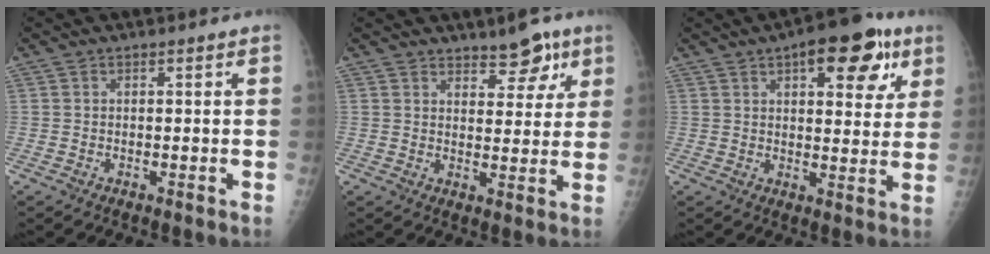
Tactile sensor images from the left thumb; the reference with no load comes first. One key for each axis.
{"total": 6.7, "fx": 4.6, "fy": 3.1, "fz": 3.8, "tx": -0.021, "ty": -0.026, "tz": 0.064}
{"total": 14.0, "fx": 6.8, "fy": 6.1, "fz": 10.6, "tx": -0.096, "ty": -0.013, "tz": 0.085}